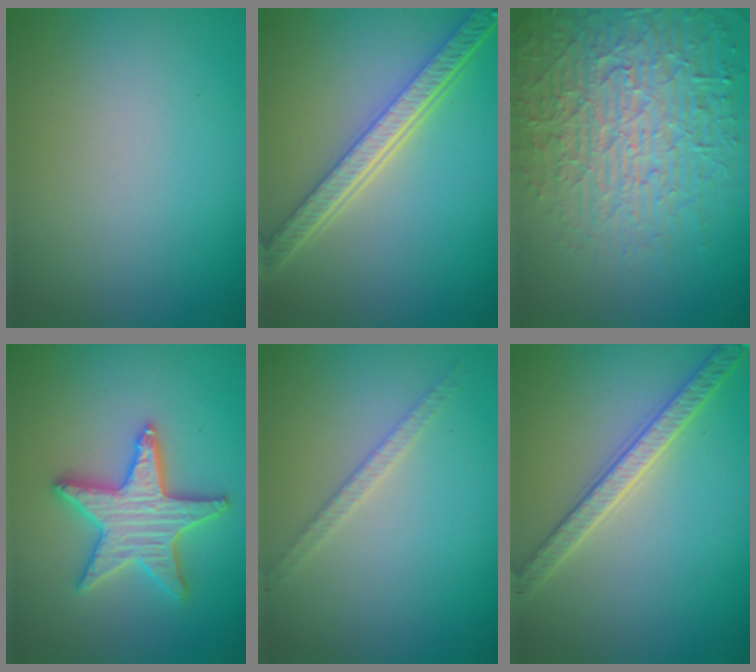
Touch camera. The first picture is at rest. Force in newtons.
{"total": 5.9, "press": 4.5, "slide": 3.8}
{"total": 7.2, "press": 7.0, "slide": 1.8}
{"total": 5.2, "press": 5.1, "slide": 0.8}
{"total": 1.7, "press": 1.7, "slide": 0.2}
{"total": 3.6, "press": 3.5, "slide": 0.7}